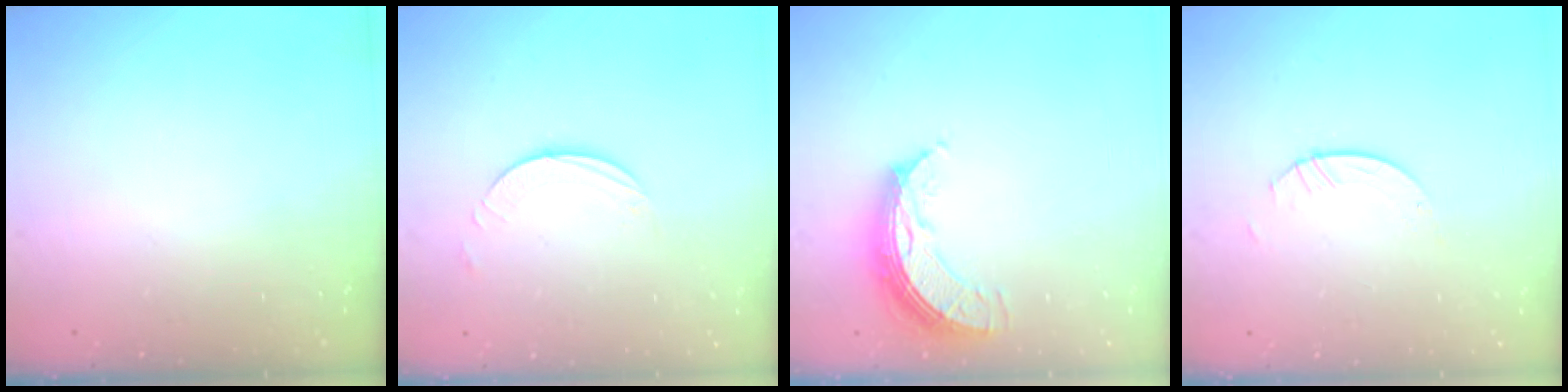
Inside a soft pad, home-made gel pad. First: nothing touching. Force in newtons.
{"total": 2.5, "press": 2.5, "slide": 0.2}
{"total": 8.7, "press": 8.6, "slide": 0.9}
{"total": 2.1, "press": 2.1, "slide": 0.1}